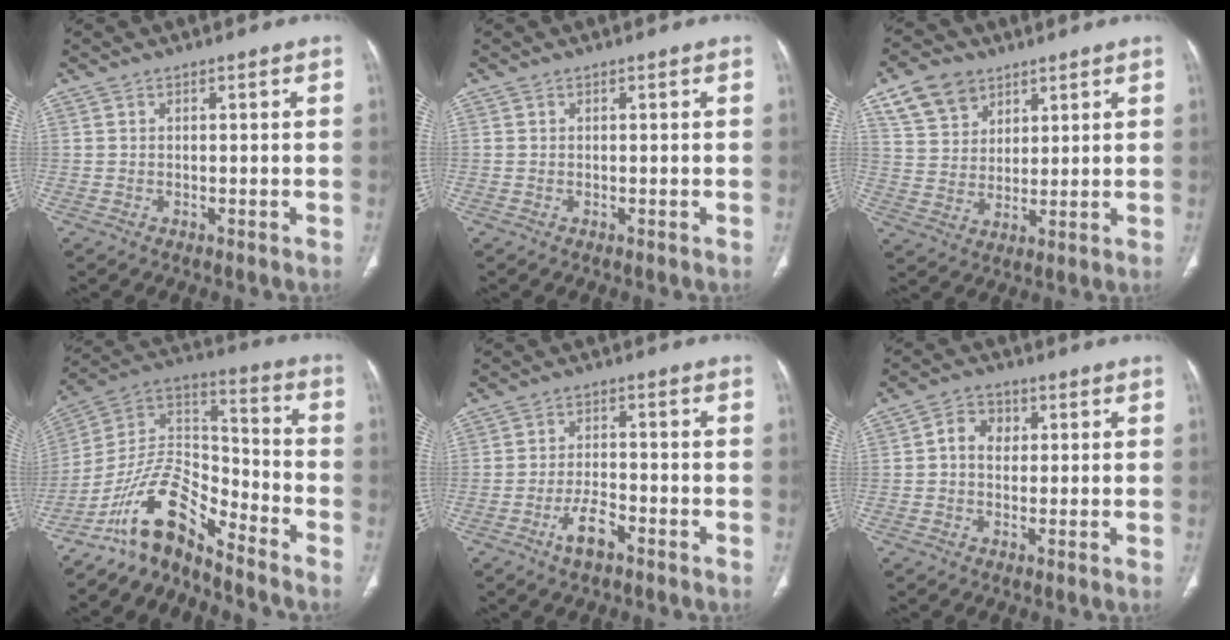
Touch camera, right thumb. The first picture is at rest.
{"total": 0.0}
{"total": 9.4, "force": [5.7, 6.6, 3.6], "torque": [-0.045, -0.020, 0.112]}
{"total": 13.1, "force": [-10.8, 4.1, 6.3], "torque": [-0.103, 0.109, -0.210]}
{"total": 5.2, "force": [-3.2, 1.9, 3.7], "torque": [-0.066, 0.019, -0.056]}
{"total": 4.8, "force": [0.7, 3.9, 2.7], "torque": [-0.027, 0.011, 0.005]}